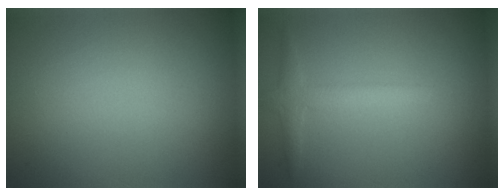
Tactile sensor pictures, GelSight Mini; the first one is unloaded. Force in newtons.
{"total": 2.4, "press": 2.4, "slide": 0.1}